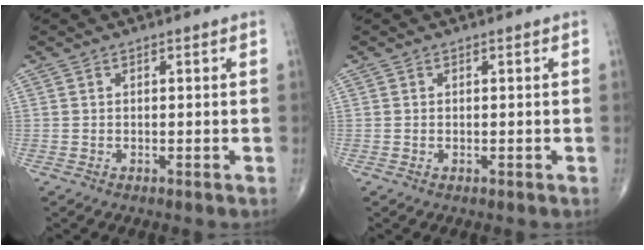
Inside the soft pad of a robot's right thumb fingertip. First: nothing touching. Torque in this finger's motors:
{"motor_torque": [0.67, -0.05, -0.09, -0.02, 0.01]}